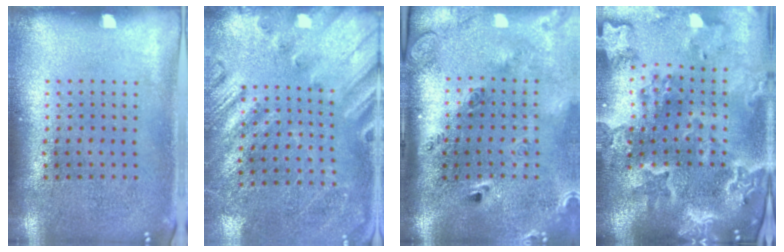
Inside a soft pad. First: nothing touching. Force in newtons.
{"total": 2.3, "press": 2.0, "slide": 1.0}
{"total": 2.9, "press": 2.0, "slide": 2.1}
{"total": 4.7, "press": 3.8, "slide": 2.8}